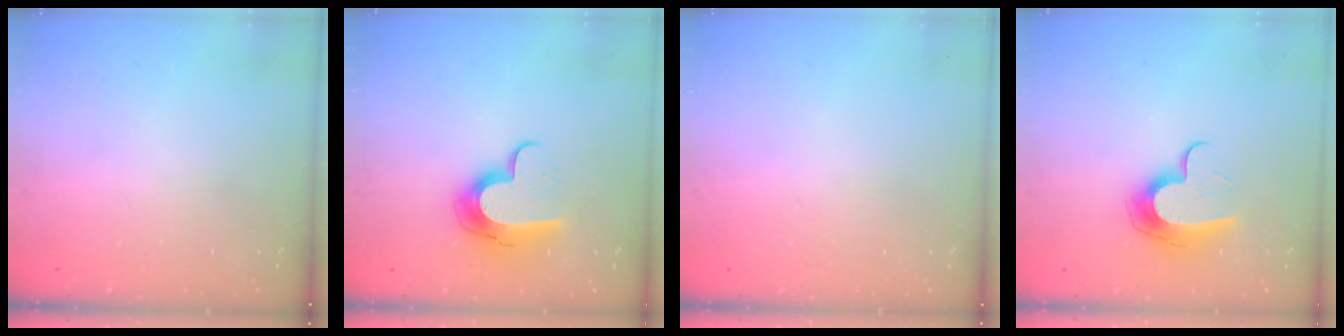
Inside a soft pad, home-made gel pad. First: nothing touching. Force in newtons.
{"total": 12.1, "press": 12.0, "slide": 0.9}
{"total": 0.8, "press": 0.8, "slide": 0.1}
{"total": 11.5, "press": 11.5, "slide": 0.4}